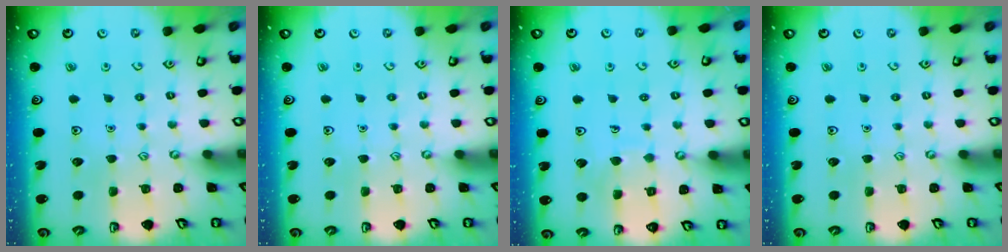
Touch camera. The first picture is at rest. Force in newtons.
{"total": 0.0}
{"total": 5.9, "press": 5.9, "slide": 0.2}
{"total": 0.0}